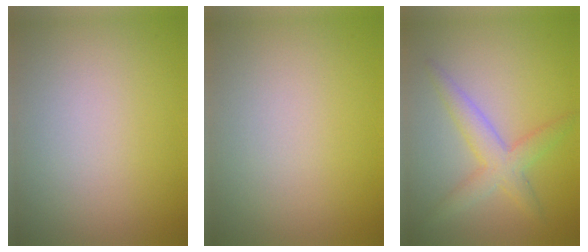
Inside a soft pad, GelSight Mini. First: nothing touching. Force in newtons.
{"total": 0.0}
{"total": 3.3, "press": 3.3, "slide": 0.1}